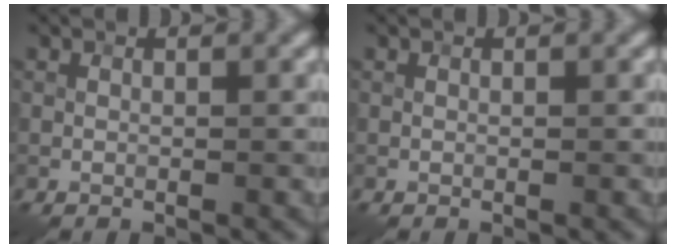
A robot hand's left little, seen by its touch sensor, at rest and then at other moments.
{"total": 0.0}